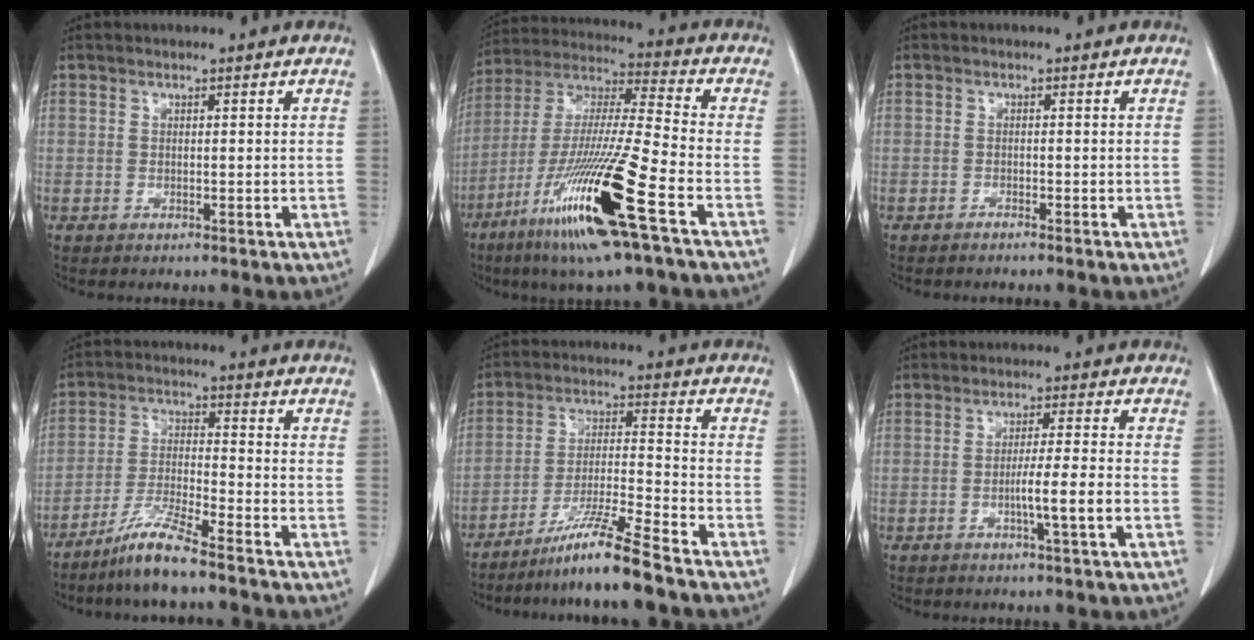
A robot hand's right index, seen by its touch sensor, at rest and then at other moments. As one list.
[{"total": 19.6, "force": [-9.5, -0.2, 17.2], "torque": [-0.363, -0.046, -0.184]}, {"total": 0.7, "force": [-0.7, -0.1, 0.2], "torque": [-0.007, -0.001, -0.012]}, {"total": 7.6, "force": [-6.0, -0.4, 4.6], "torque": [-0.095, -0.026, -0.122]}, {"total": 9.7, "force": [-7.7, -1.6, 5.7], "torque": [-0.103, -0.022, -0.143]}, {"total": 5.5, "force": [-1.7, -0.9, 5.1], "torque": [-0.084, -0.007, -0.032]}]